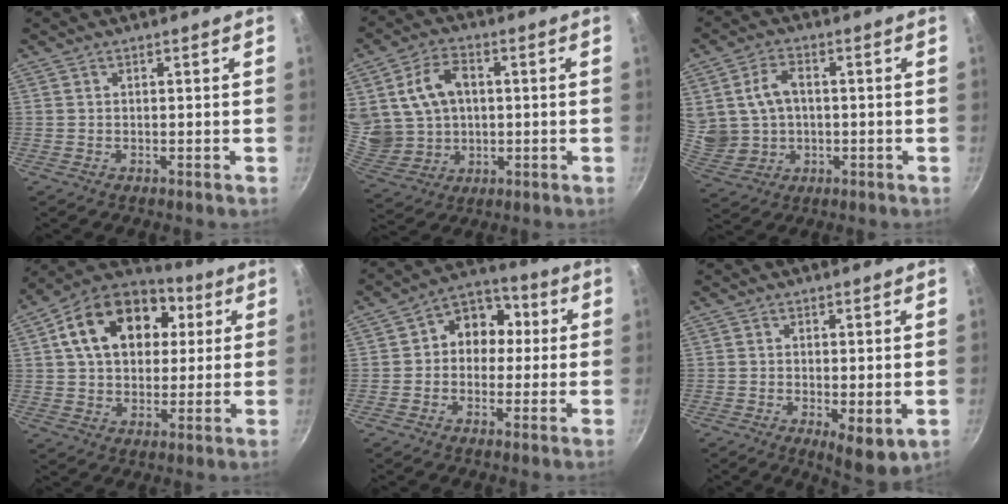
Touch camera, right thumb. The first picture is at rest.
{"total": 15.0, "force": [2.8, 11.6, 9.1], "torque": [-0.167, 0.000, 0.068]}
{"total": 10.9, "force": [1.2, 8.5, 6.7], "torque": [-0.113, 0.004, 0.037]}
{"total": 20.2, "force": [5.8, 14.2, 13.1], "torque": [-0.206, 0.018, 0.084]}
{"total": 9.9, "force": [0.8, 8.3, 5.3], "torque": [-0.023, 0.024, -0.008]}
{"total": 6.2, "force": [-1.0, 2.2, 5.7], "torque": [-0.077, -0.017, -0.006]}